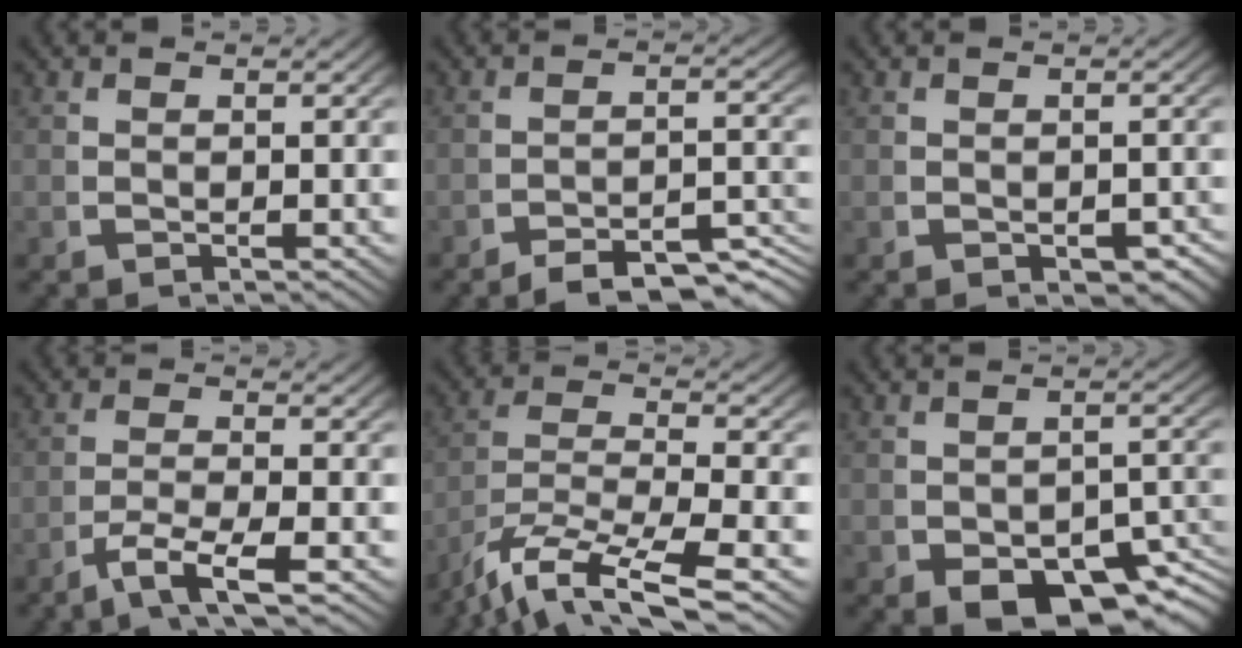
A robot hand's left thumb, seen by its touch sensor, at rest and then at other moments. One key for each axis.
{"total": 6.9, "fx": -5.4, "fy": 2.5, "fz": 3.4, "tx": -0.043, "ty": -0.017, "tz": -0.079}
{"total": 1.4, "fx": -0.7, "fy": 0.9, "fz": 0.9, "tx": -0.016, "ty": -0.011, "tz": -0.004}
{"total": 4.1, "fx": -1.9, "fy": 1.1, "fz": 3.4, "tx": -0.076, "ty": -0.007, "tz": -0.030}
{"total": 9.1, "fx": -3.1, "fy": 4.9, "fz": 6.9, "tx": -0.170, "ty": -0.044, "tz": -0.029}
{"total": 8.0, "fx": -4.2, "fy": 4.1, "fz": 5.4, "tx": -0.084, "ty": -0.036, "tz": -0.043}